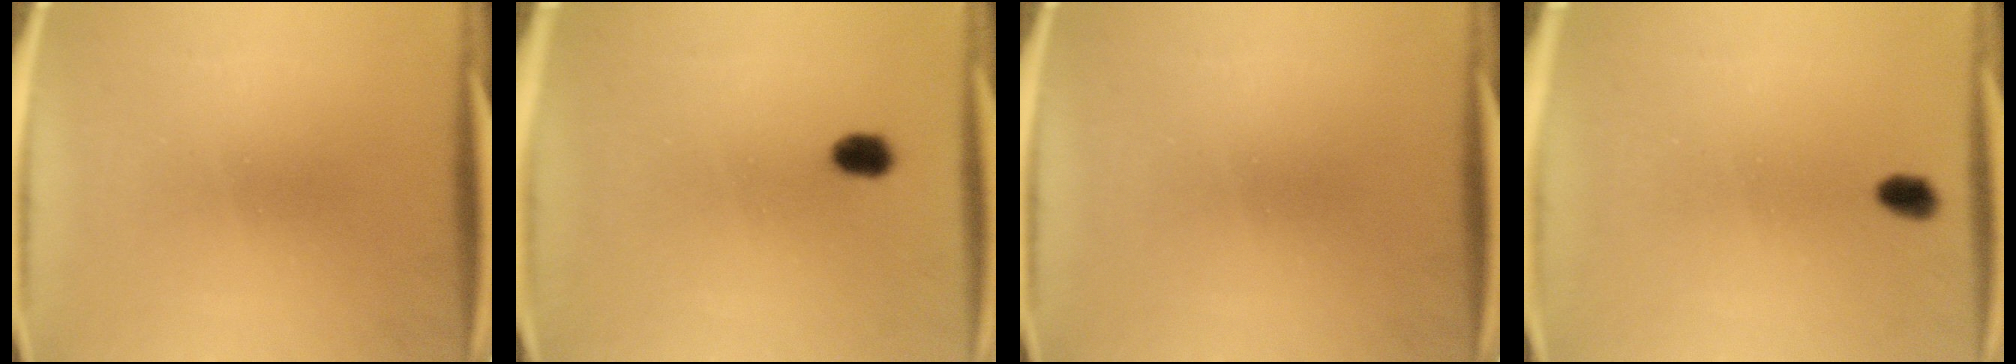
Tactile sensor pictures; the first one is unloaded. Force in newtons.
{"total": 2.6}
{"total": 0.0}
{"total": 2.7}